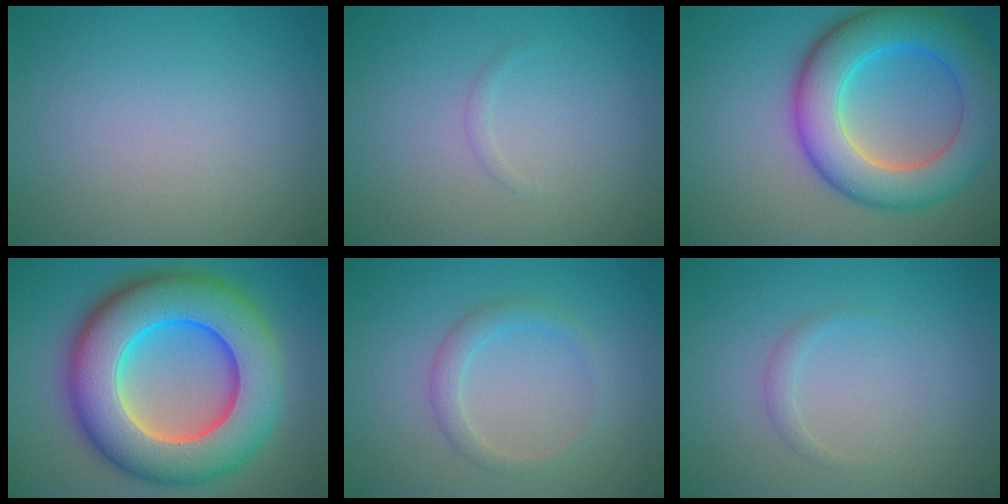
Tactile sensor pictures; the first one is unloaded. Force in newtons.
{"total": 0.5, "press": 0.5, "slide": 0.0}
{"total": 9.1, "press": 9.1, "slide": 0.2}
{"total": 14.5, "press": 14.5, "slide": 0.4}
{"total": 2.0, "press": 2.0, "slide": 0.1}
{"total": 1.0, "press": 1.0, "slide": 0.1}